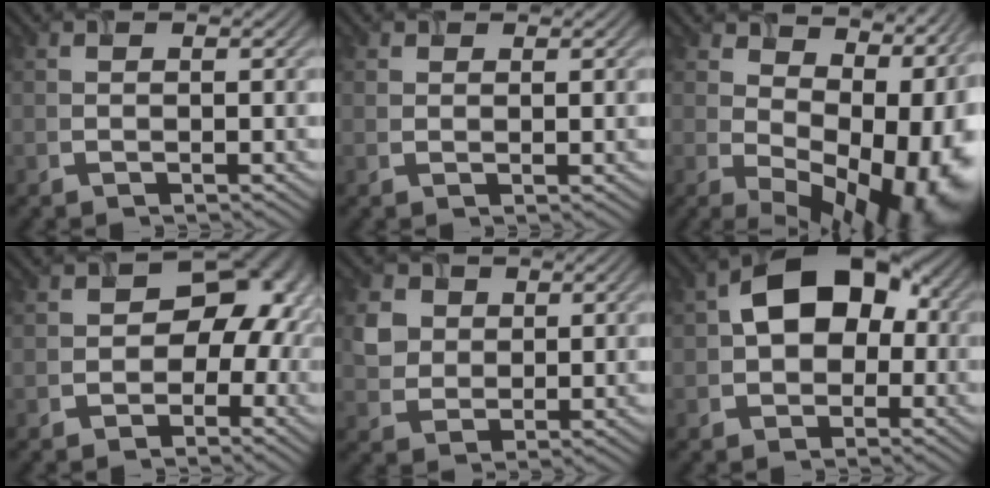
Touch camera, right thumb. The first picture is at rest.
{"total": 0.9, "force": [0.7, 0.4, 0.2], "torque": [-0.006, -0.004, 0.023]}
{"total": 15.3, "force": [2.5, 9.2, 12.0], "torque": [-0.119, -0.005, 0.077]}
{"total": 7.7, "force": [-1.2, 6.2, 4.3], "torque": [-0.015, -0.008, -0.027]}
{"total": 3.4, "force": [1.3, 3.1, 0.7], "torque": [-0.031, -0.004, 0.033]}
{"total": 9.3, "force": [0.2, 6.8, 6.3], "torque": [-0.091, 0.016, -0.006]}